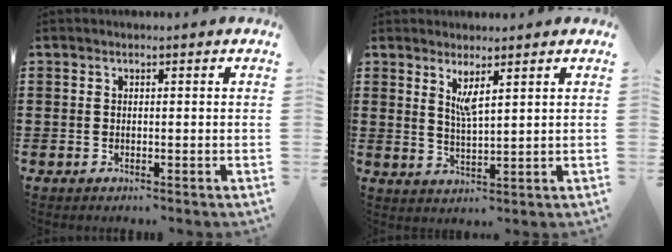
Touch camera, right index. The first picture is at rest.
{"total": 2.6, "force": [1.8, 0.5, 1.9], "torque": [-0.041, 0.002, 0.031]}